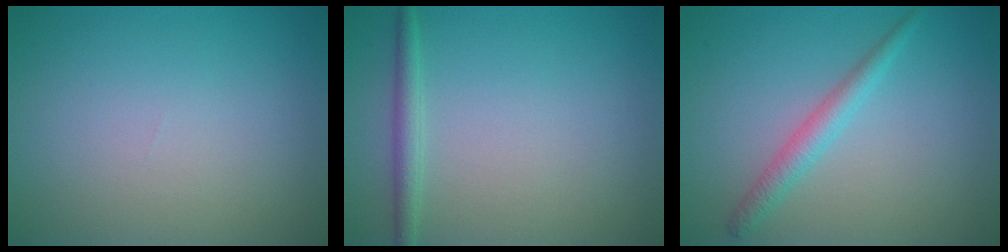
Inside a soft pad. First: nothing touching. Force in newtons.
{"total": 1.7, "press": 1.7, "slide": 0.0}
{"total": 2.2, "press": 2.2, "slide": 0.0}